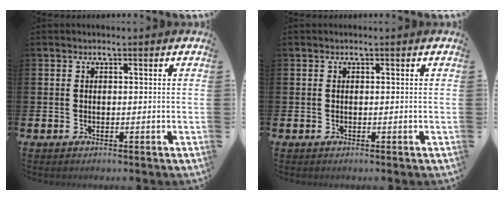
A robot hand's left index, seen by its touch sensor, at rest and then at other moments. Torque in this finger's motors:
{"motor_torque": [-0.01, 0.00, 0.00, 0.00]}